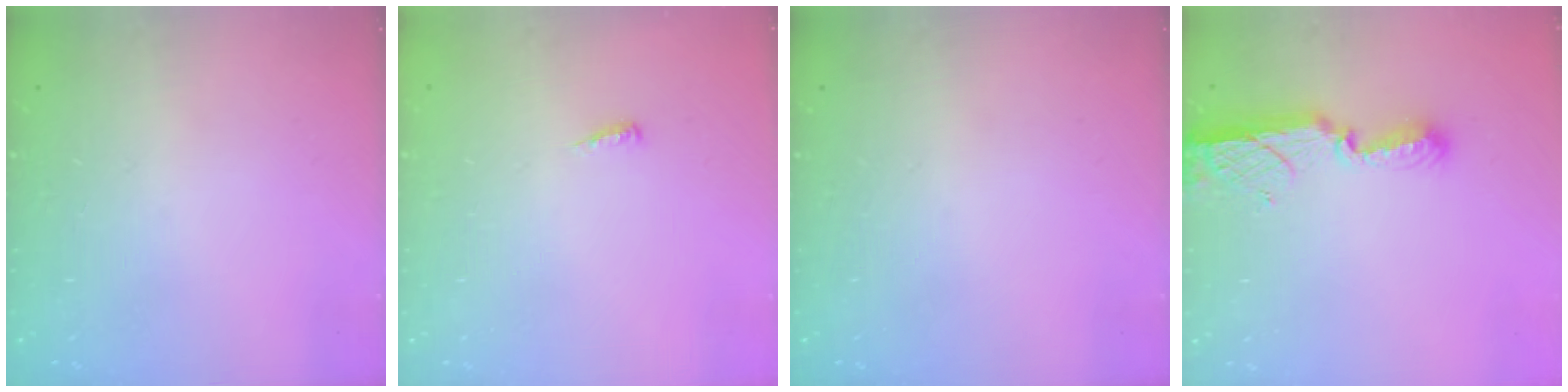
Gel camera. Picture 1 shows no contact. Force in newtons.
{"total": 4.9, "press": 4.9, "slide": 0.5}
{"total": 0.0}
{"total": 11.4, "press": 10.2, "slide": 4.9}